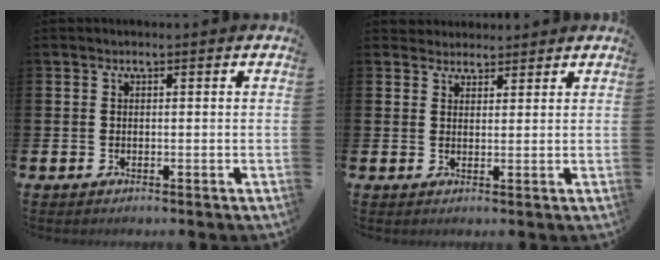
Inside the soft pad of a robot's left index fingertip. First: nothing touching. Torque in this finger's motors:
{"motor_torque": [1.11, -1.02, 0.01, -0.01]}